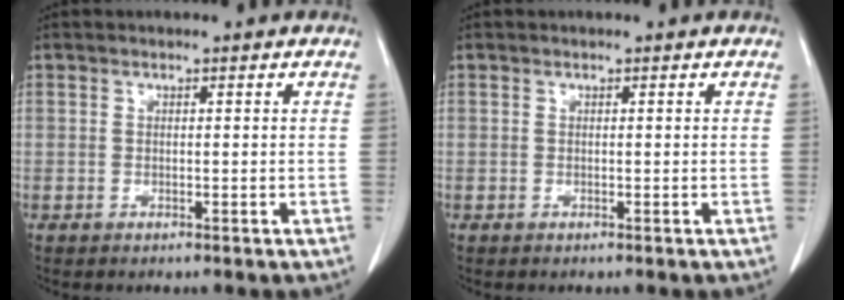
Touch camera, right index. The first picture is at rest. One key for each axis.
{"total": 0.0}